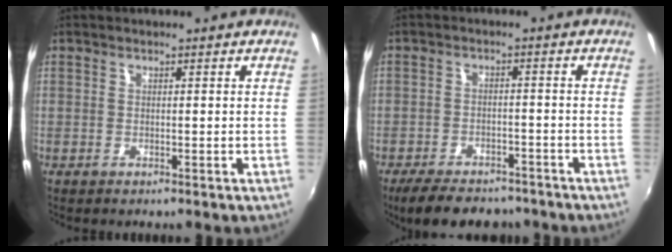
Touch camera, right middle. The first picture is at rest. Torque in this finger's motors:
{"motor_torque": [0.92, -1.22, 0.18, 0.08]}